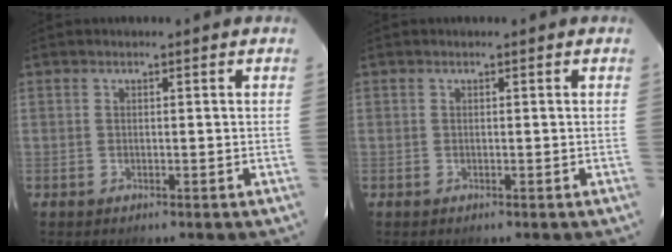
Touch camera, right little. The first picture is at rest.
{"total": 0.0}